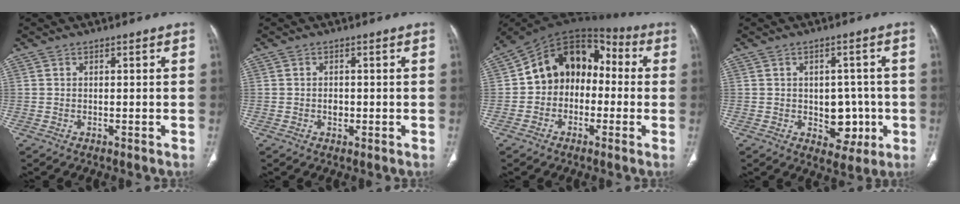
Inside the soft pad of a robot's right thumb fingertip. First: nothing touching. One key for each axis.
{"total": 1.8, "fx": -0.3, "fy": 1.4, "fz": 1.1, "tx": -0.011, "ty": 0.003, "tz": -0.004}
{"total": 15.0, "fx": -0.3, "fy": 11.4, "fz": 9.7, "tx": -0.105, "ty": 0.054, "tz": -0.021}
{"total": 7.5, "fx": -1.4, "fy": 5.5, "fz": 4.9, "tx": -0.022, "ty": 0.008, "tz": -0.008}